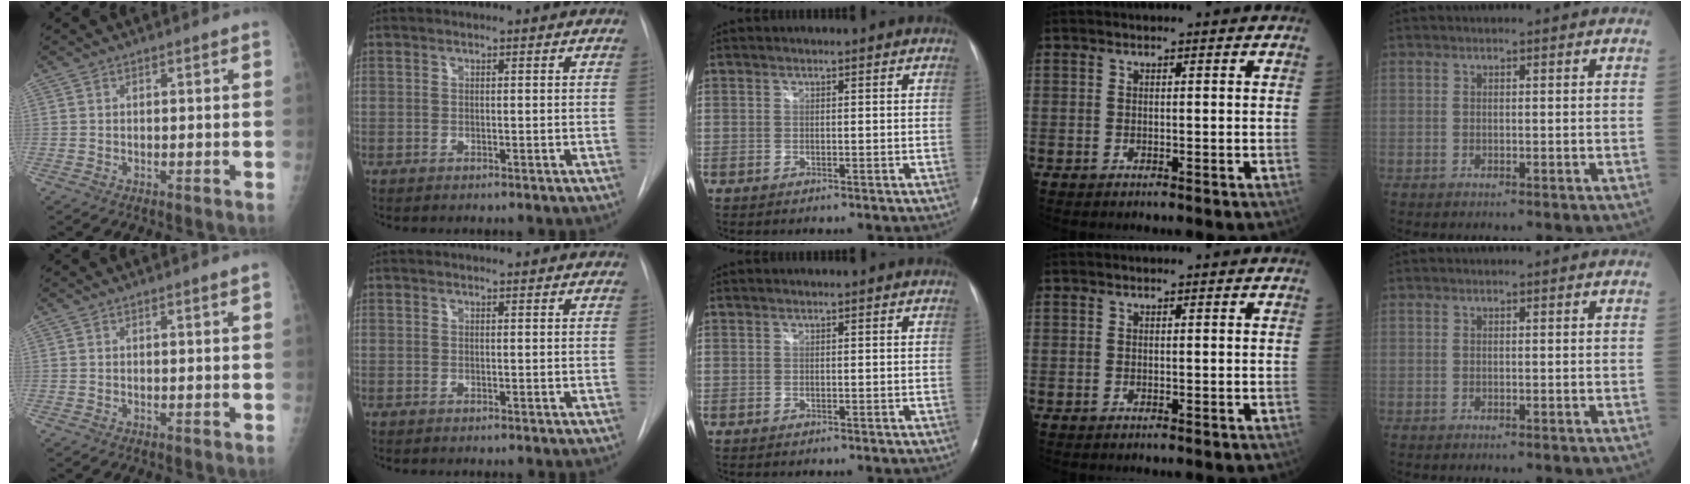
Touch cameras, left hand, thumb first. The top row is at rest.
{"thumb": {"total": 1.1, "force": [0.7, -0.2, 0.8], "torque": [-0.015, -0.004, 0.011]}, "index": {"total": 3.5, "force": [3.4, 0.6, 0.8], "torque": [-0.012, 0.008, 0.028]}}